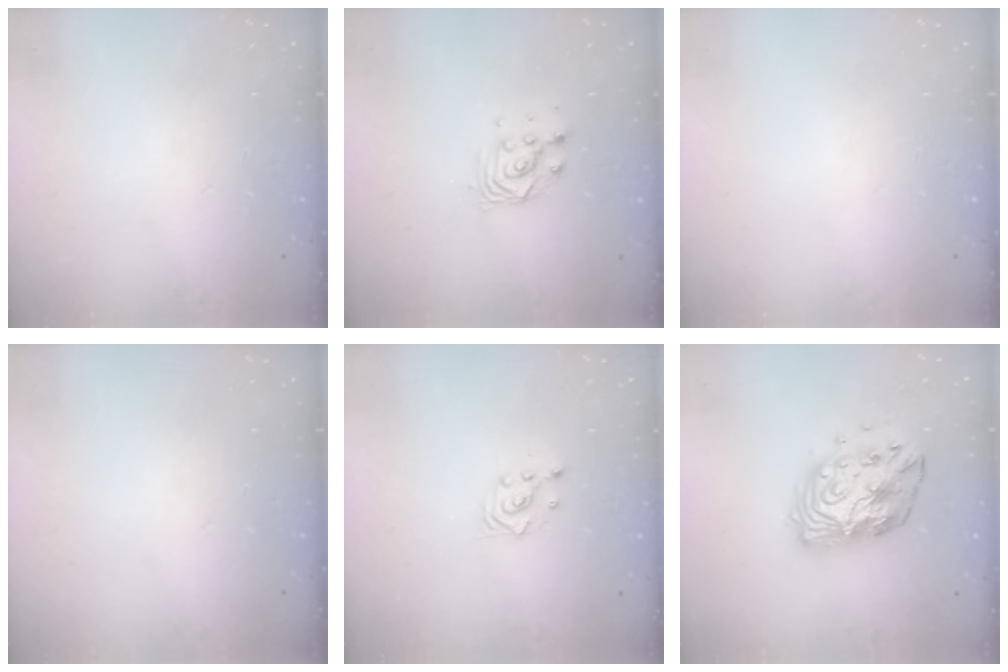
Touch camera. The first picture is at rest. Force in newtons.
{"total": 3.5, "press": 3.4, "slide": 0.8}
{"total": 0.0}
{"total": 0.0}
{"total": 2.5, "press": 2.5, "slide": 0.3}
{"total": 13.5, "press": 13.5, "slide": 1.0}